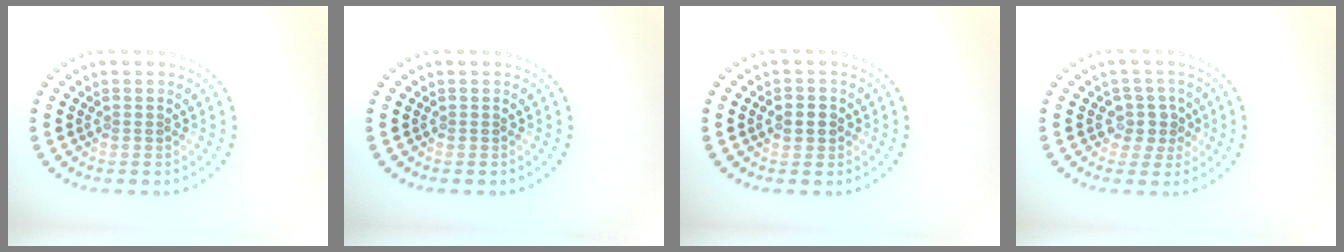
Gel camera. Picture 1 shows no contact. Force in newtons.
{"total": 0.0}
{"total": 1.9, "press": 1.9, "slide": 0.2}
{"total": 2.3, "press": 2.0, "slide": 1.2}